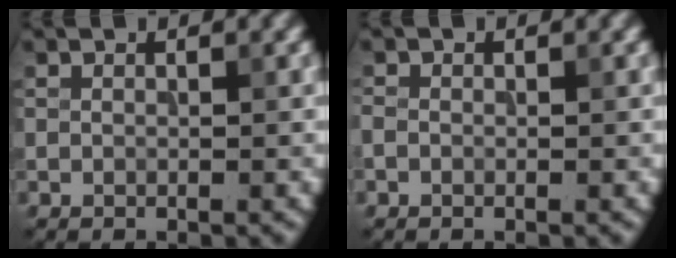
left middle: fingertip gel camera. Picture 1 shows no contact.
{"total": 0.7, "force": [-0.3, 0.5, 0.3], "torque": [-0.005, -0.002, -0.007]}